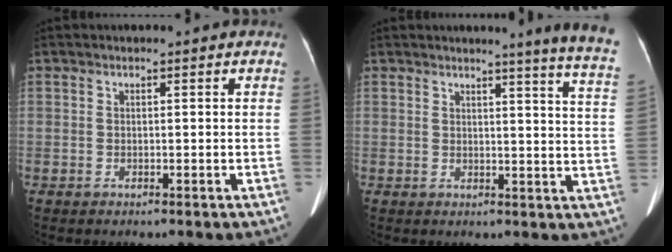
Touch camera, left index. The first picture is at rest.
{"total": 10.4, "force": [9.2, -1.7, 4.6], "torque": [-0.047, -0.073, 0.079]}